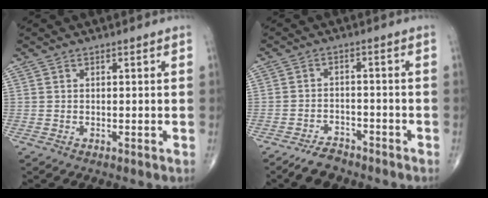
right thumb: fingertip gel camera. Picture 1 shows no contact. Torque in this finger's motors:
{"motor_torque": [1.15, 0.90, -0.05, -0.19, 0.00]}